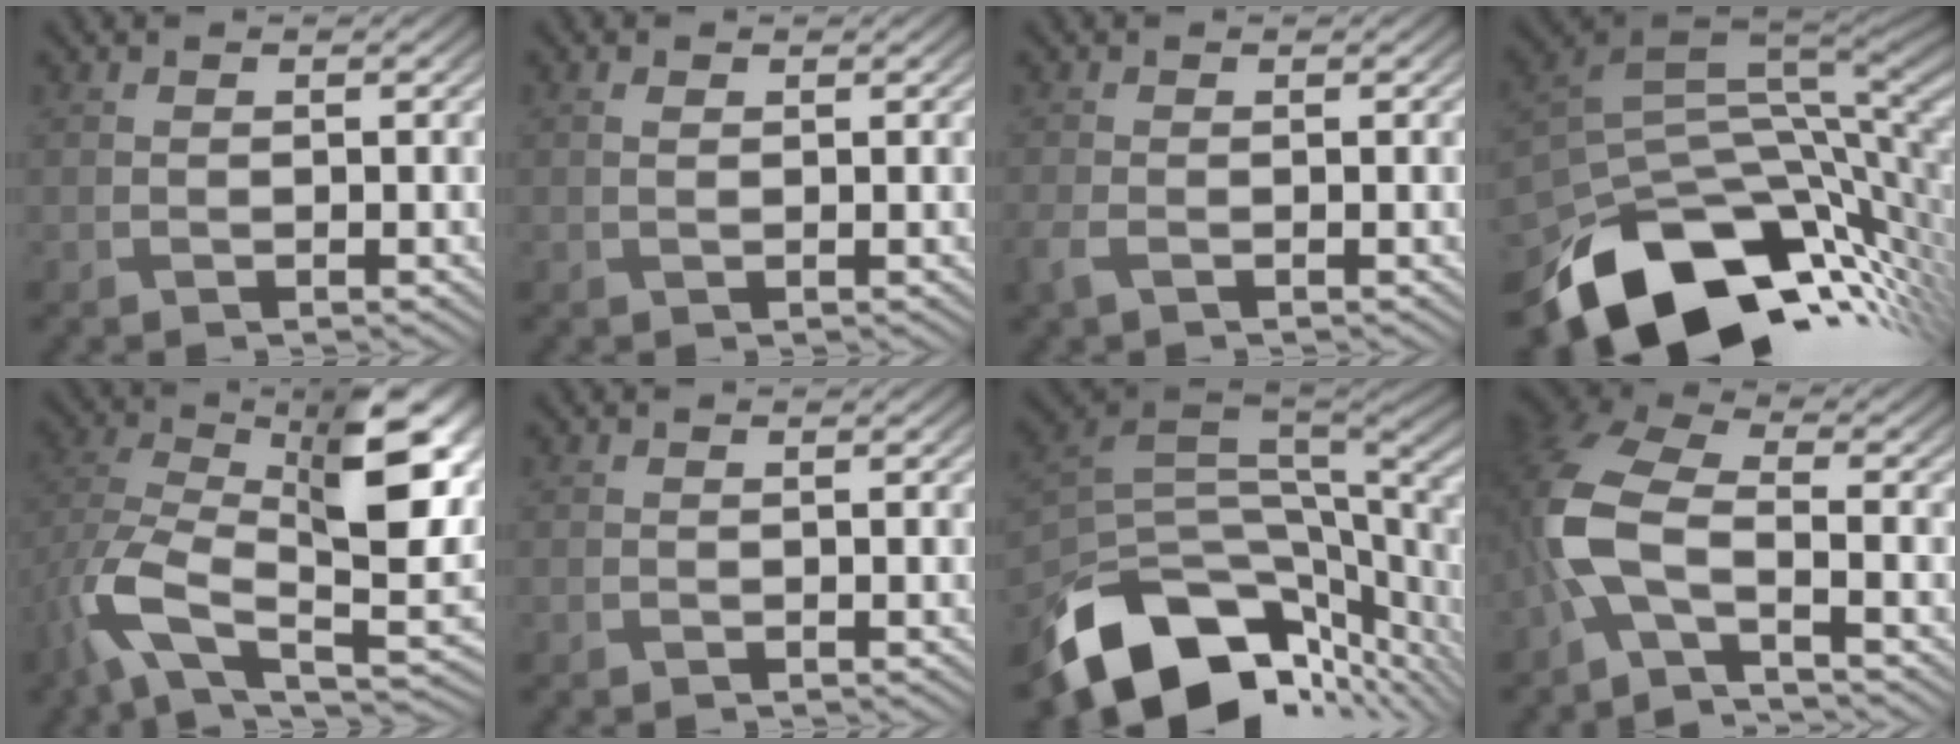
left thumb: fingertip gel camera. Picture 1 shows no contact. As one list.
[{"total": 0.7, "force": [0.4, 0.4, 0.4], "torque": [-0.010, -0.001, 0.007]}, {"total": 1.7, "force": [-0.9, 0.7, 1.3], "torque": [-0.040, -0.009, -0.023]}, {"total": 16.2, "force": [-8.0, 8.4, 11.2], "torque": [-0.219, -0.044, -0.123]}, {"total": 13.7, "force": [0.3, 6.7, 11.9], "torque": [-0.238, -0.024, 0.002]}, {"total": 0.0}, {"total": 15.8, "force": [-7.5, 8.2, 11.2], "torque": [-0.245, -0.038, -0.110]}, {"total": 8.2, "force": [-2.3, 3.5, 7.1], "torque": [-0.170, 0.008, -0.074]}]